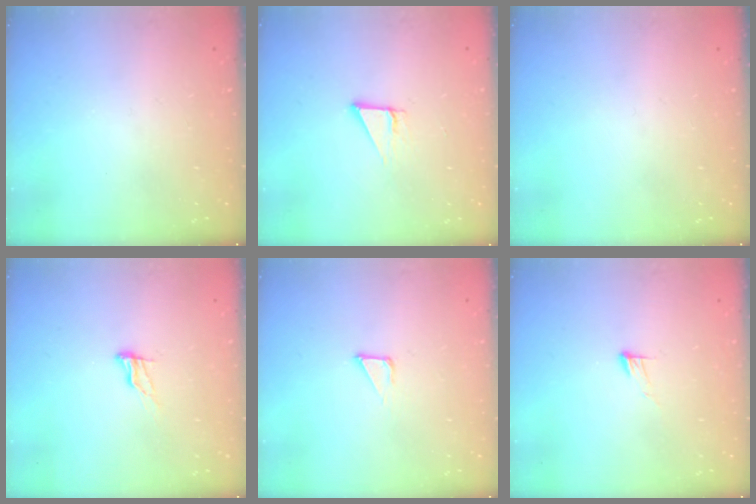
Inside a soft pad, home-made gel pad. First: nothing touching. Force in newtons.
{"total": 3.1, "press": 2.4, "slide": 1.9}
{"total": 0.0}
{"total": 5.8, "press": 5.8, "slide": 0.5}
{"total": 2.8, "press": 2.8, "slide": 0.1}
{"total": 4.2, "press": 4.2, "slide": 0.4}